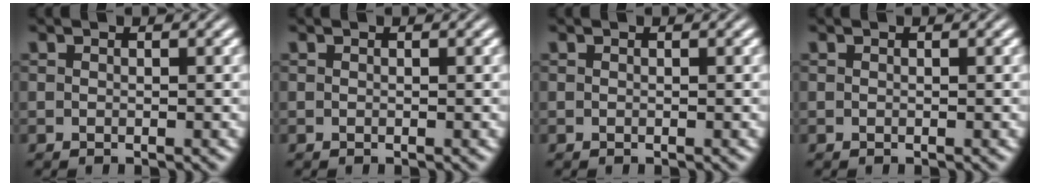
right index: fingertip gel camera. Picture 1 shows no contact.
{"total": 0.0}
{"total": 0.0}
{"total": 0.0}